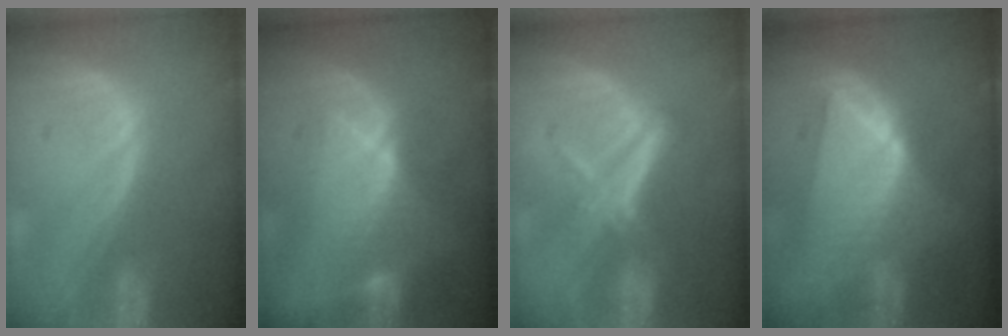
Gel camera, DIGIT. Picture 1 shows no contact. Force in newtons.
{"total": 7.8, "press": 7.0, "slide": 3.6}
{"total": 5.6, "press": 5.2, "slide": 2.2}
{"total": 9.6, "press": 9.6, "slide": 0.8}